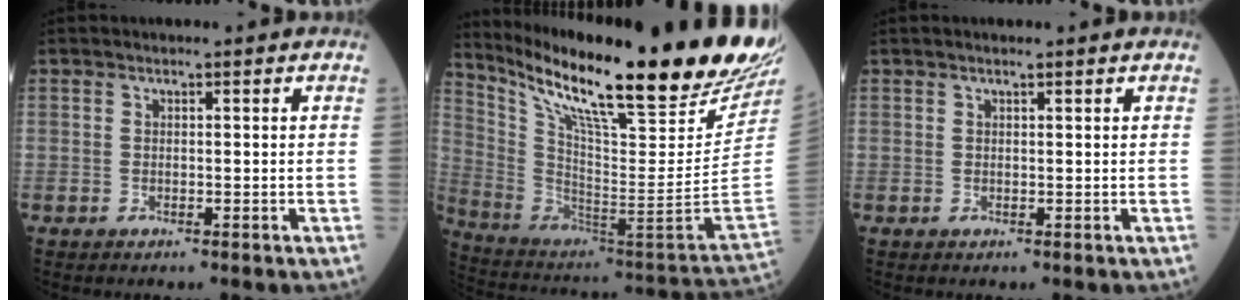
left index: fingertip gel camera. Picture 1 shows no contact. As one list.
[{"total": 32.1, "force": [25.1, 1.3, 19.9], "torque": [-0.347, -0.083, 0.375]}, {"total": 0.9, "force": [0.7, 0.1, 0.5], "torque": [-0.012, 0.005, 0.013]}]